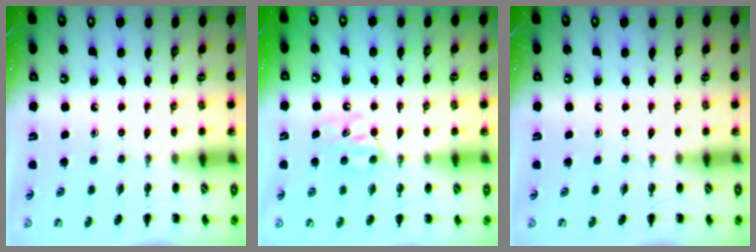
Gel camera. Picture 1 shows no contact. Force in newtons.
{"total": 6.6, "press": 6.4, "slide": 1.6}
{"total": 0.0}